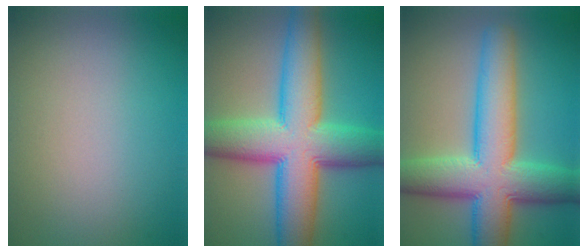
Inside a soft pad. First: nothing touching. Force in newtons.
{"total": 12.7, "press": 12.7, "slide": 0.1}
{"total": 10.5, "press": 10.5, "slide": 0.3}